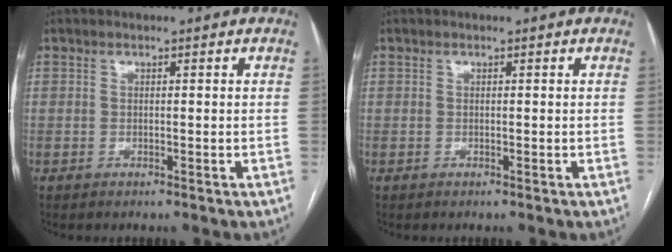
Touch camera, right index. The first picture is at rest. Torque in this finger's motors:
{"motor_torque": [0.00, 0.00, 0.00, 0.00]}